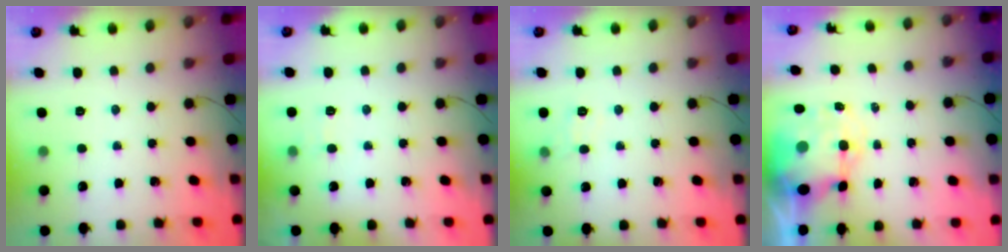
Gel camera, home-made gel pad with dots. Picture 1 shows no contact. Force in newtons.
{"total": 5.8, "press": 5.6, "slide": 1.6}
{"total": 6.1, "press": 5.9, "slide": 1.4}
{"total": 9.4, "press": 9.2, "slide": 2.1}